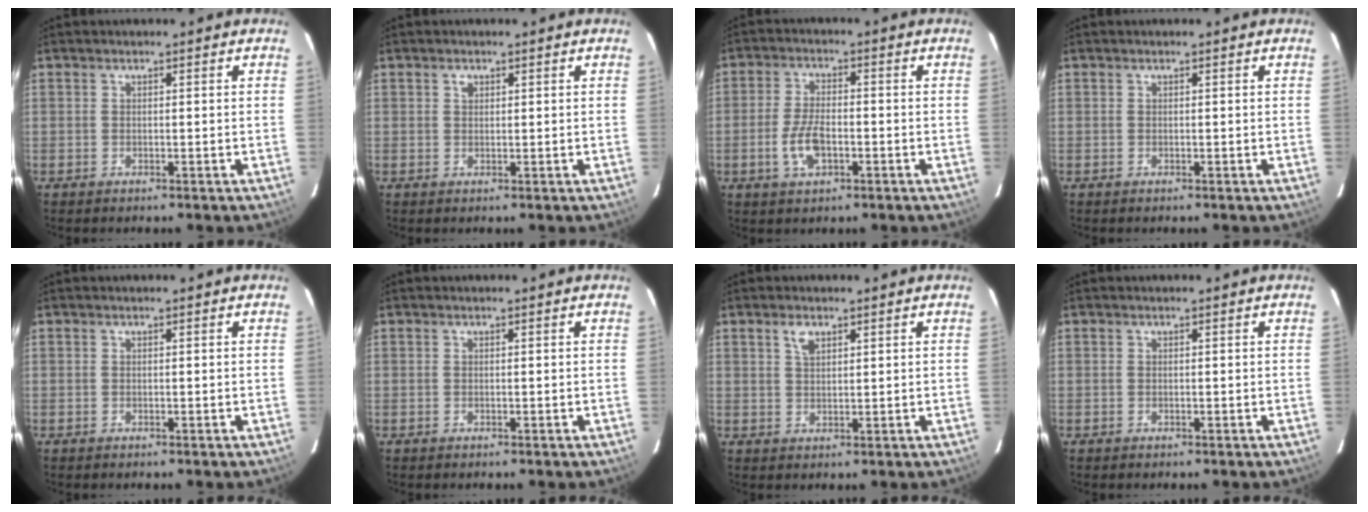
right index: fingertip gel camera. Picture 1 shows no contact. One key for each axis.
{"total": 1.0, "fx": 0.6, "fy": 0.8, "fz": 0.3, "tx": -0.005, "ty": 0.003, "tz": 0.010}
{"total": 6.6, "fx": -2.2, "fy": 3.2, "fz": 5.3, "tx": -0.115, "ty": -0.002, "tz": -0.039}
{"total": 0.0}
{"total": 0.0}
{"total": 0.0}
{"total": 2.7, "fx": 1.6, "fy": 1.3, "fz": 1.6, "tx": -0.027, "ty": 0.005, "tz": 0.031}
{"total": 0.0}